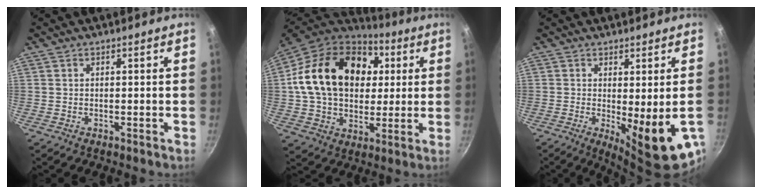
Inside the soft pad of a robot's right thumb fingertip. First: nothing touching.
{"total": 25.1, "force": [5.2, 18.2, 16.5], "torque": [-0.267, 0.018, 0.085]}
{"total": 11.9, "force": [-2.8, 2.9, 11.2], "torque": [-0.139, -0.019, -0.025]}